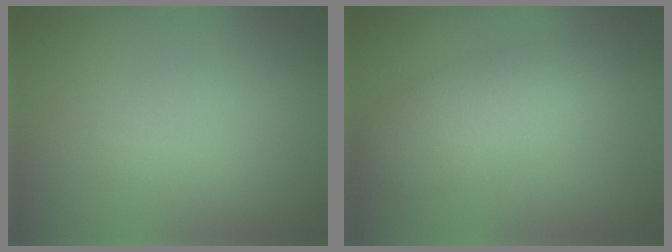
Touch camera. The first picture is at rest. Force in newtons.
{"total": 4.6, "press": 4.5, "slide": 0.3}